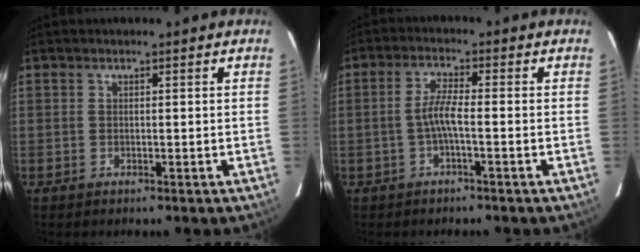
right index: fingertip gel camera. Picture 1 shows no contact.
{"total": 3.6, "force": [-1.3, 0.1, 3.3], "torque": [-0.072, 0.006, -0.026]}